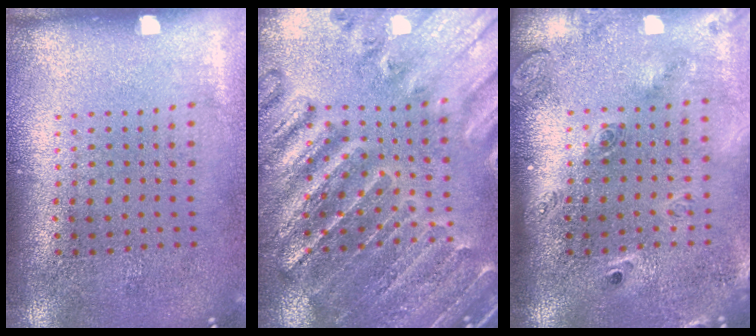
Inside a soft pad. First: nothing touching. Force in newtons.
{"total": 2.8, "press": 2.8, "slide": 0.3}
{"total": 2.5, "press": 1.8, "slide": 1.7}